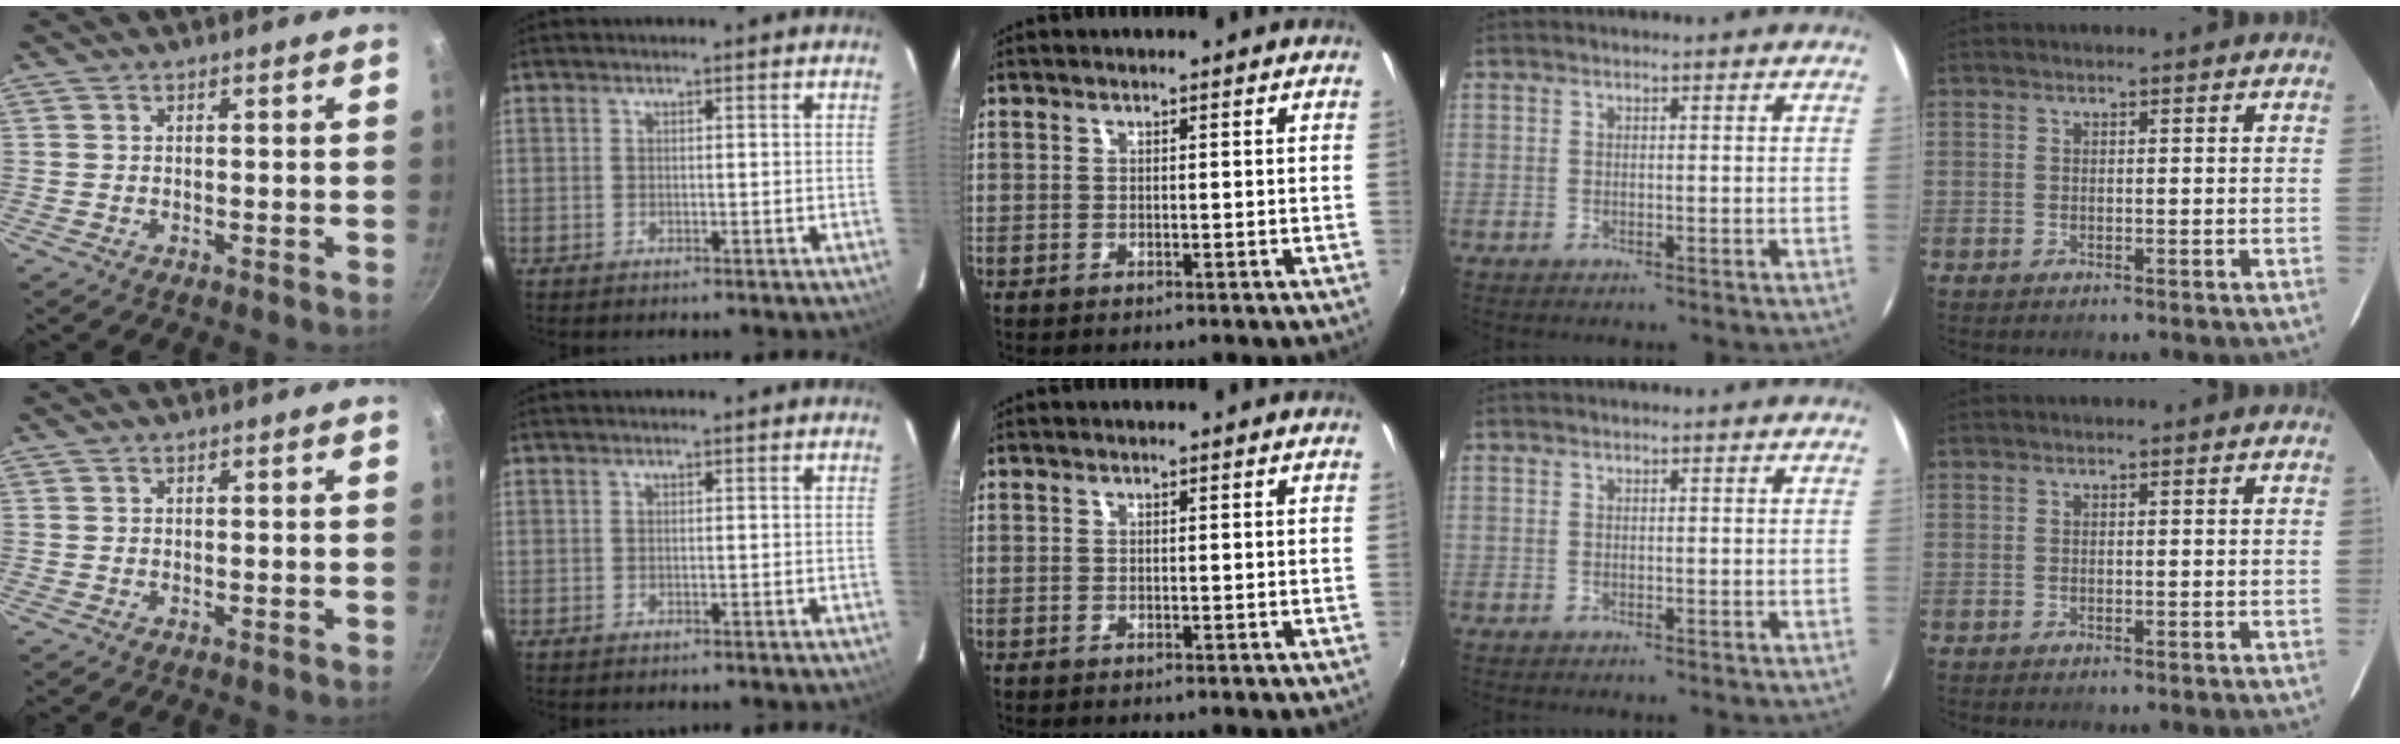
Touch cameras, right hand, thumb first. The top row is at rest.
{}